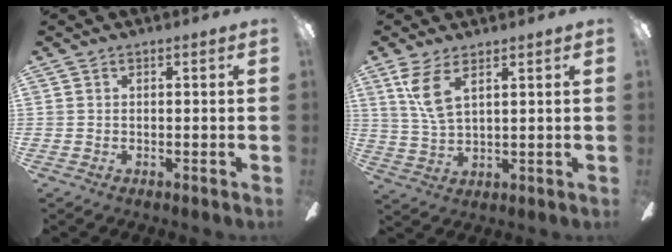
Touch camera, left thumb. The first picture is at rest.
{"total": 8.1, "force": [4.7, 3.0, 5.8], "torque": [-0.122, -0.011, 0.089]}